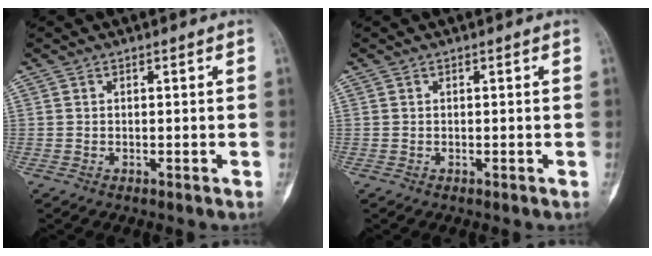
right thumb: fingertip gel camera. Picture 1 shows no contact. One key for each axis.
{"total": 0.0}